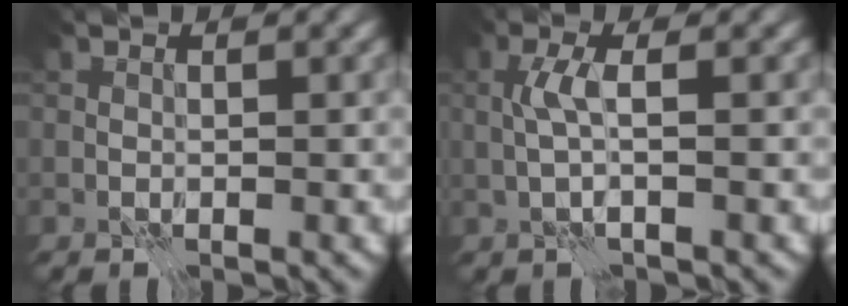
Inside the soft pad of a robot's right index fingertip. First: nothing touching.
{"total": 1.9, "force": [0.3, -0.1, 1.9], "torque": [-0.041, 0.008, 0.001]}